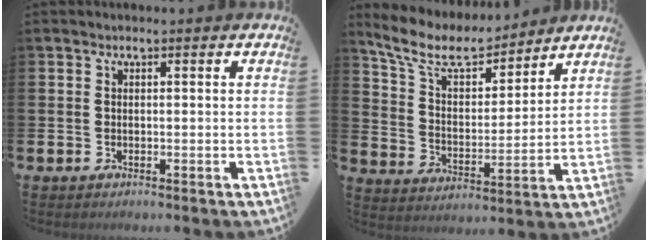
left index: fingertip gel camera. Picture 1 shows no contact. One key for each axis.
{"total": 9.3, "fx": 8.3, "fy": 2.9, "fz": 3.2, "tx": -0.105, "ty": -0.048, "tz": 0.147}